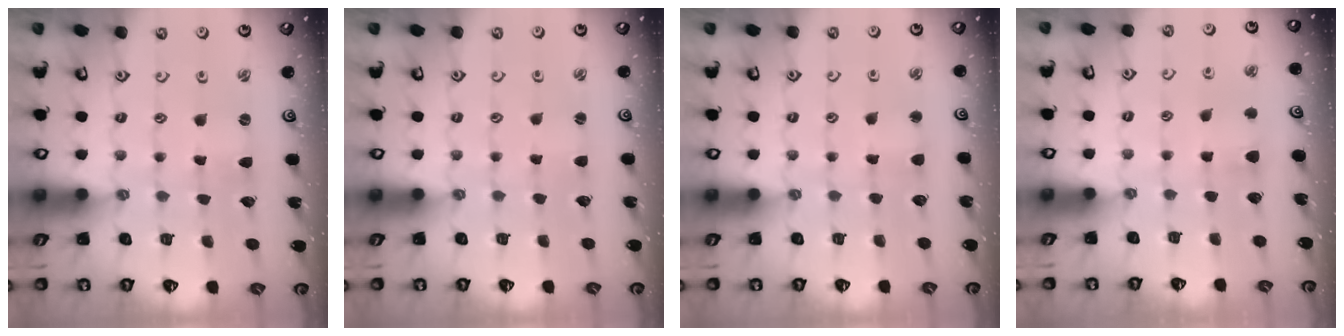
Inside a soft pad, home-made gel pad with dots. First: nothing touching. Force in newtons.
{"total": 1.1, "press": 1.1, "slide": 0.2}
{"total": 2.5, "press": 2.5, "slide": 0.5}
{"total": 4.1, "press": 4.1, "slide": 0.7}